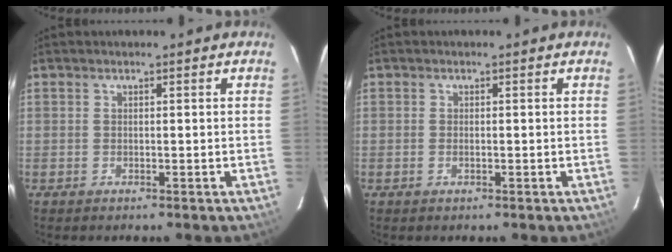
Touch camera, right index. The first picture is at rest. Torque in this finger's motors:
{"motor_torque": [-0.40, 0.10, -0.08, -0.01]}